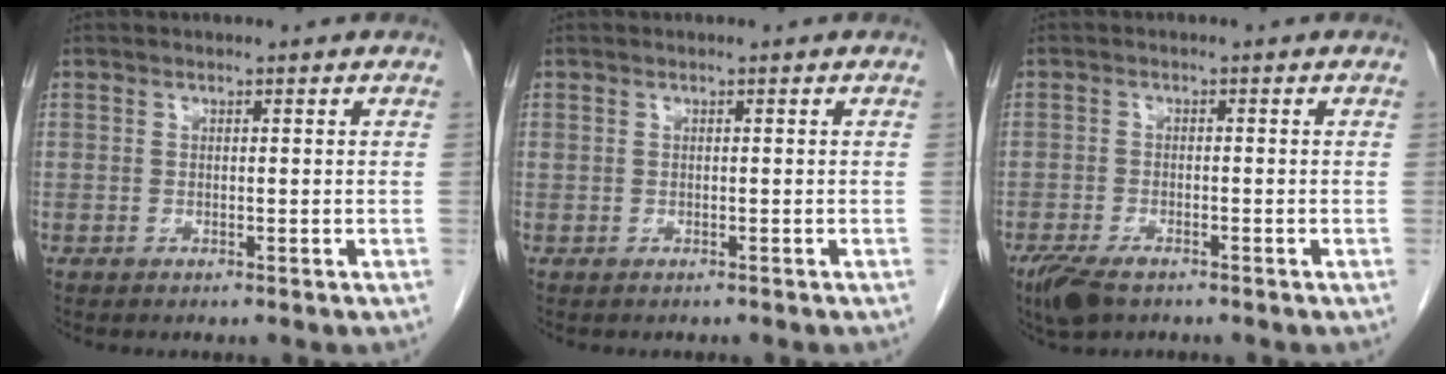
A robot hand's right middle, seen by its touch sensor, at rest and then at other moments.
{"total": 0.0}
{"total": 5.3, "force": [-3.8, 2.1, 3.0], "torque": [-0.057, -0.009, -0.064]}